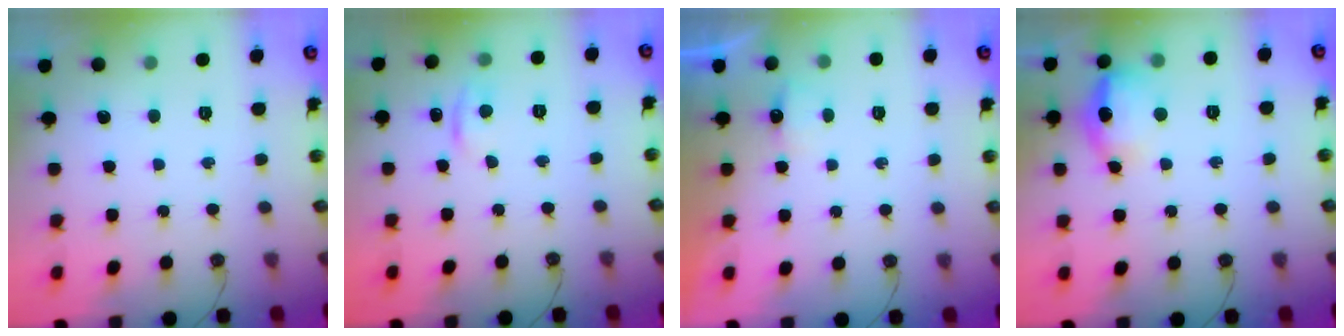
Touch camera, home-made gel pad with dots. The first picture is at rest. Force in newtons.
{"total": 5.1, "press": 5.0, "slide": 0.7}
{"total": 3.3, "press": 3.2, "slide": 0.6}
{"total": 13.1, "press": 13.1, "slide": 1.0}